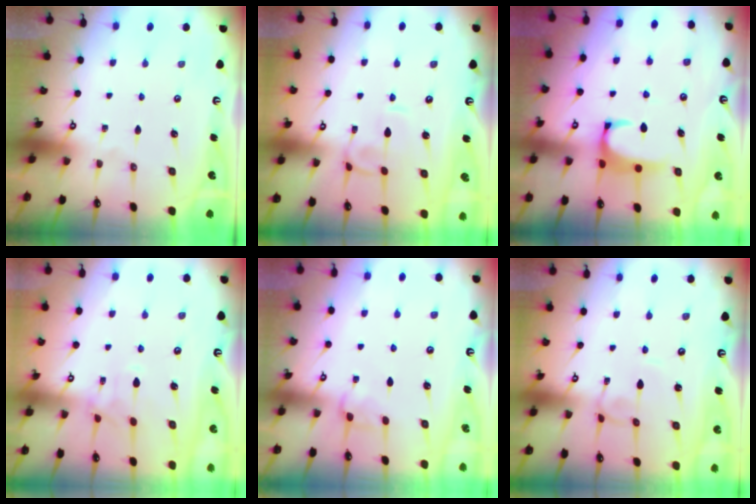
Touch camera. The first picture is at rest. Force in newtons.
{"total": 2.4, "press": 2.4, "slide": 0.6}
{"total": 2.0, "press": 1.9, "slide": 0.6}
{"total": 1.1, "press": 0.3, "slide": 1.1}
{"total": 2.1, "press": 2.0, "slide": 0.6}
{"total": 3.8, "press": 3.8, "slide": 0.1}